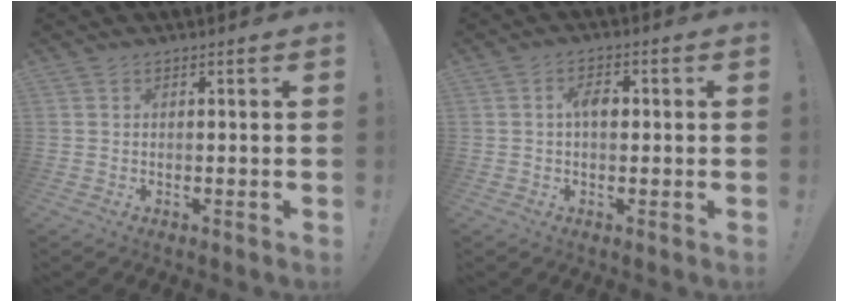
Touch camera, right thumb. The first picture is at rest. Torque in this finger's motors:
{"motor_torque": [0.31, 0.59, 0.24, -0.46, -0.05]}